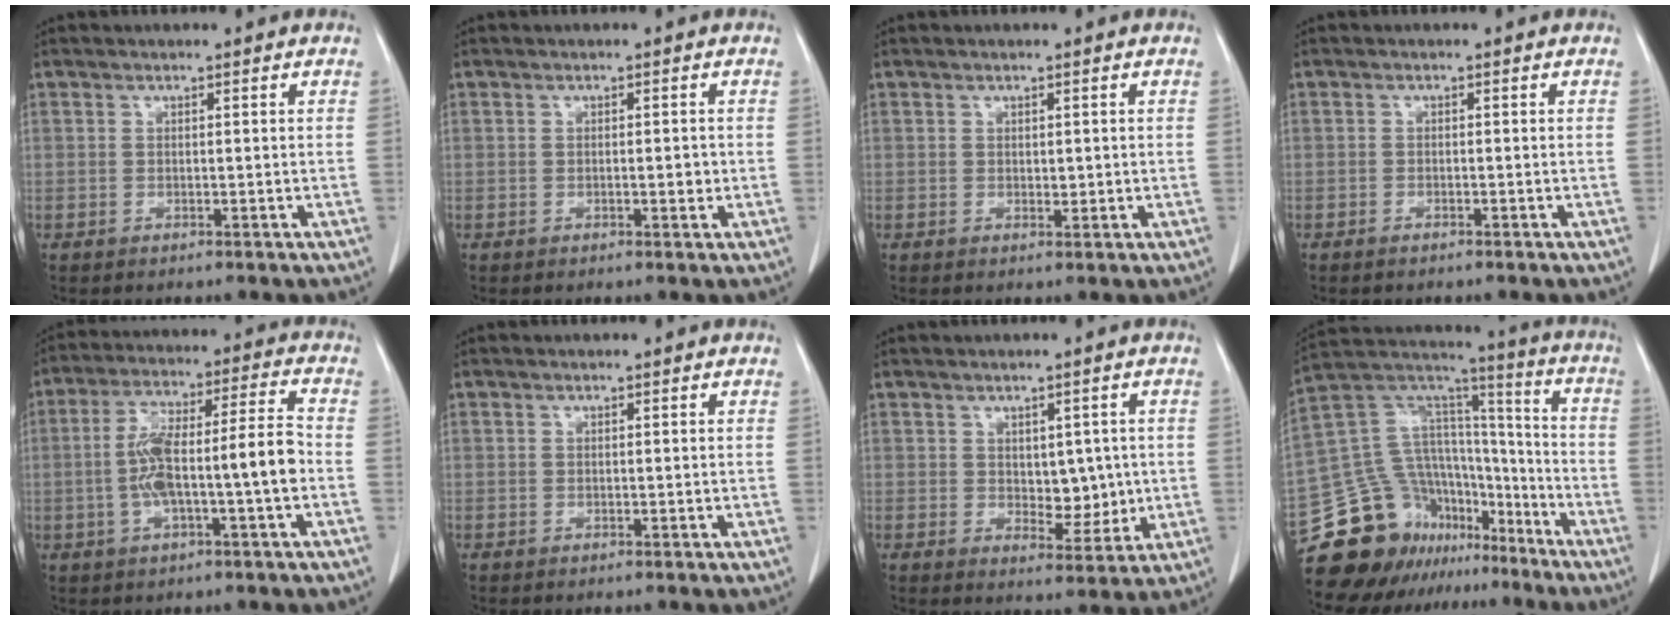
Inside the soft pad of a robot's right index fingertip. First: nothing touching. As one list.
[{"total": 1.5, "force": [-0.2, 0.5, 1.4], "torque": [-0.022, -0.001, -0.002]}, {"total": 1.2, "force": [0.2, 0.7, 0.9], "torque": [-0.012, -0.004, 0.005]}, {"total": 0.7, "force": [-0.6, 0.2, 0.2], "torque": [-0.009, -0.001, -0.010]}, {"total": 12.2, "force": [-2.1, 1.4, 12.0], "torque": [-0.221, 0.026, -0.038]}, {"total": 0.0}, {"total": 5.4, "force": [0.4, 3.1, 4.5], "torque": [-0.056, -0.004, 0.016]}, {"total": 20.2, "force": [-15.5, 11.4, 6.2], "torque": [-0.117, 0.080, -0.259]}]